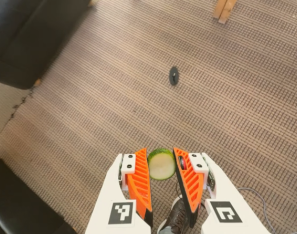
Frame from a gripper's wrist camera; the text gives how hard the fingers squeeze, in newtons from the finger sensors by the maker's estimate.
{"total": 10.1, "left": 10.7, "right": 9.5}